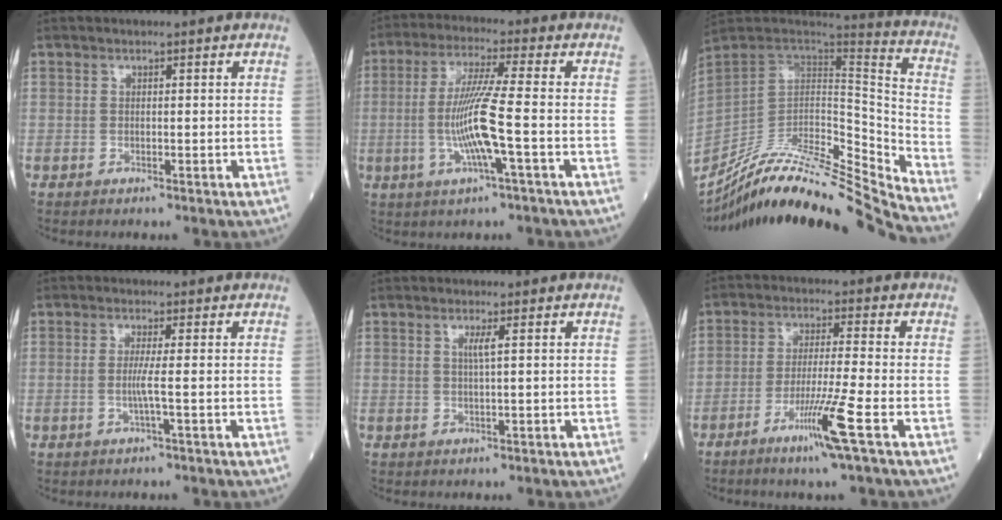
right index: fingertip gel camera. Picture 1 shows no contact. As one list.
[{"total": 9.8, "force": [-2.0, -0.5, 9.6], "torque": [-0.194, -0.006, -0.041]}, {"total": 26.6, "force": [-25.1, -0.6, 8.8], "torque": [-0.123, -0.010, -0.399]}, {"total": 2.5, "force": [-0.4, -0.6, 2.4], "torque": [-0.052, -0.002, -0.011]}, {"total": 1.7, "force": [0.5, -0.3, 1.6], "torque": [-0.030, -0.001, 0.009]}, {"total": 8.1, "force": [-4.1, -1.3, 6.8], "torque": [-0.128, -0.017, -0.081]}]